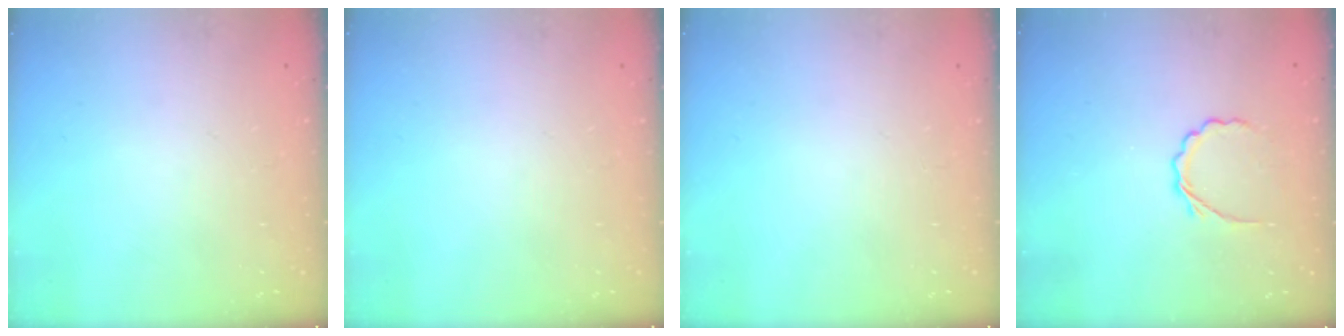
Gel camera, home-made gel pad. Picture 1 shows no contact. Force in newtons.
{"total": 0.0}
{"total": 0.0}
{"total": 4.2, "press": 4.0, "slide": 1.1}